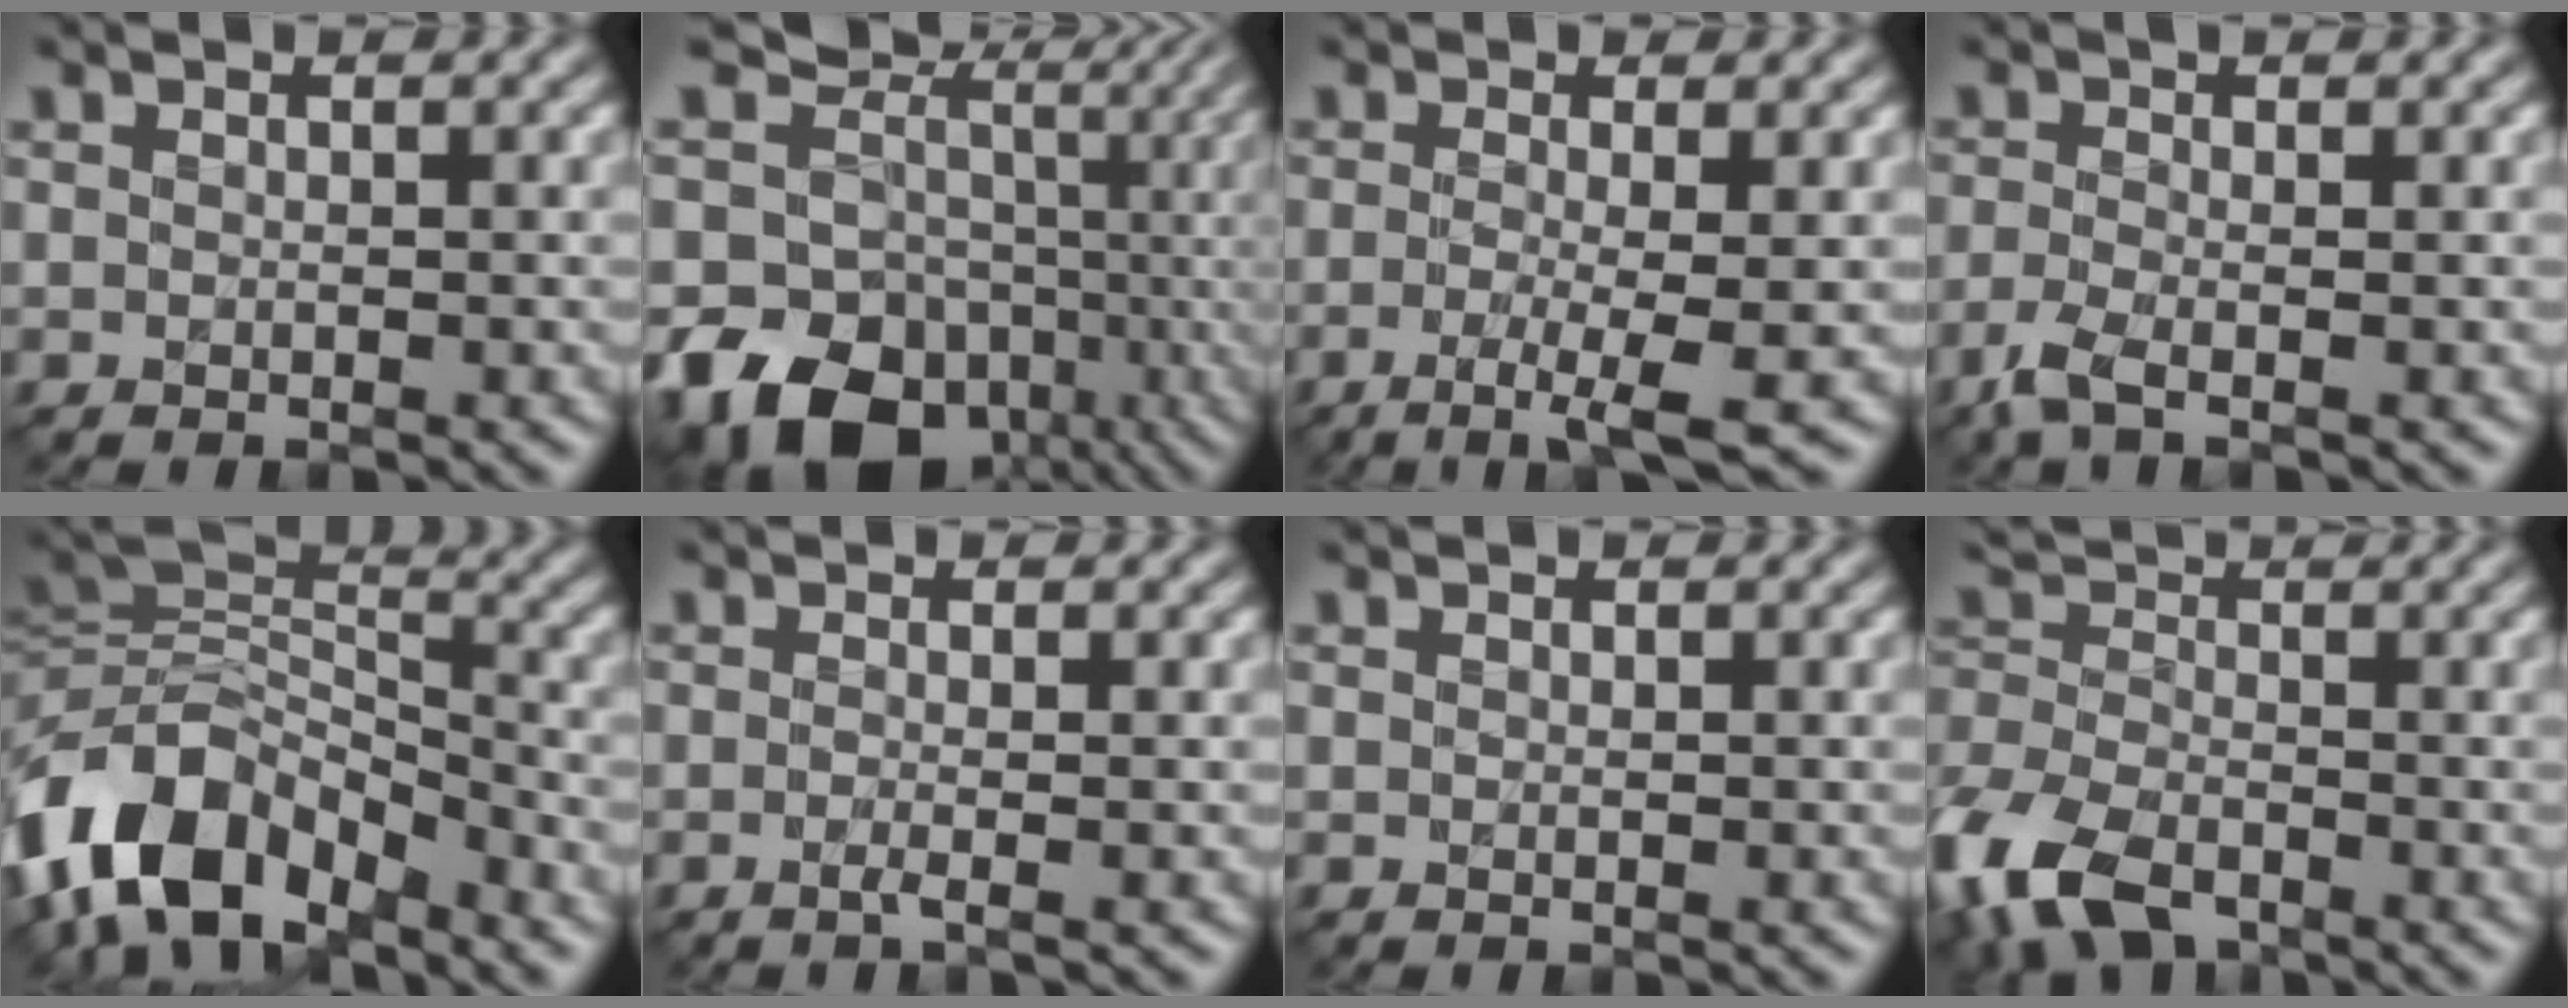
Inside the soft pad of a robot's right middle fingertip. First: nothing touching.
{"total": 14.1, "force": [-2.0, 11.8, 7.6], "torque": [-0.137, -0.016, -0.010]}
{"total": 4.1, "force": [-1.2, 0.8, 3.9], "torque": [-0.071, -0.012, -0.024]}
{"total": 3.2, "force": [-1.6, 0.8, 2.6], "torque": [-0.057, -0.014, -0.044]}
{"total": 12.0, "force": [-6.4, 7.1, 7.4], "torque": [-0.132, 0.005, -0.128]}
{"total": 1.4, "force": [-0.4, 0.4, 1.3], "torque": [-0.022, -0.008, -0.010]}
{"total": 0.0}
{"total": 9.5, "force": [-5.3, 5.3, 5.8], "torque": [-0.145, -0.024, -0.114]}